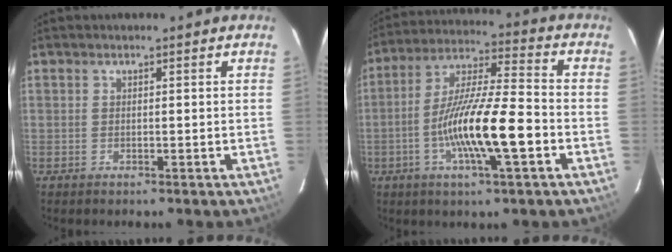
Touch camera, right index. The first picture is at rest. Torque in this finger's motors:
{"motor_torque": [0.92, -0.29, 0.85, 0.21]}